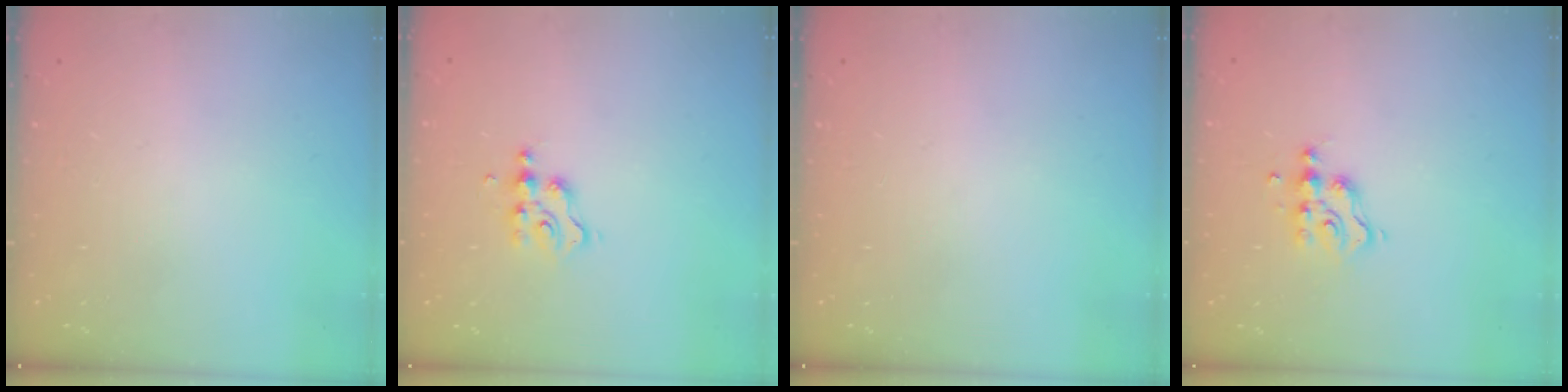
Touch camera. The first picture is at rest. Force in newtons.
{"total": 3.4, "press": 3.4, "slide": 0.3}
{"total": 0.0}
{"total": 5.9, "press": 5.9, "slide": 0.3}